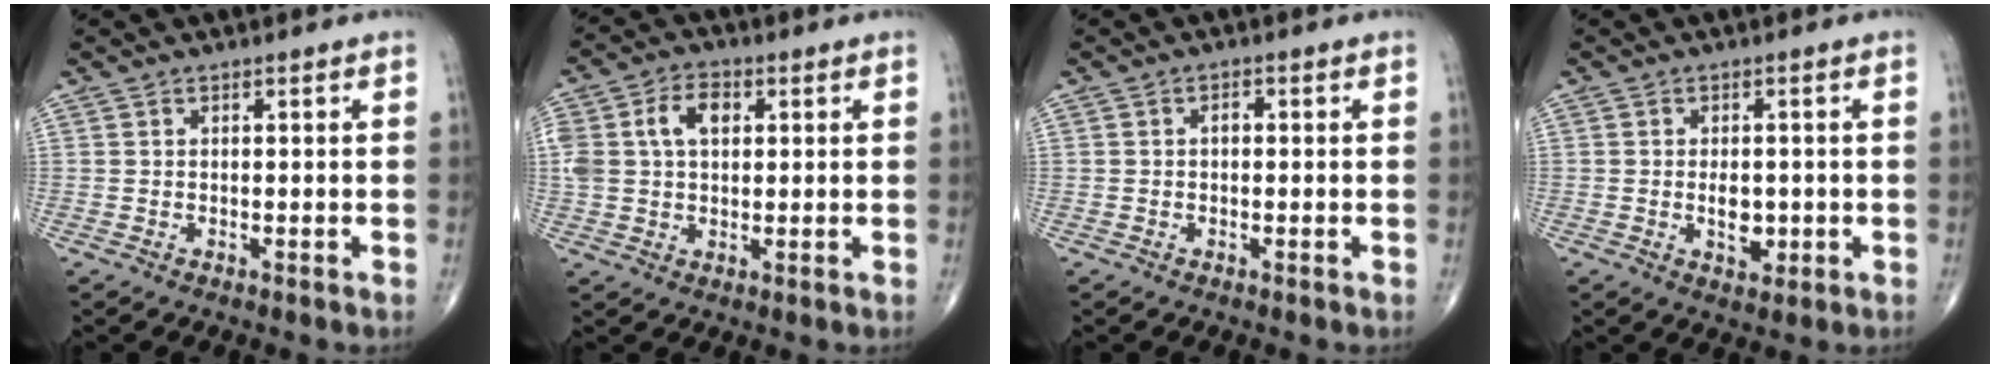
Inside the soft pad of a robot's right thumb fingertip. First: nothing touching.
{"total": 10.0, "force": [2.3, 6.9, 6.9], "torque": [-0.144, 0.017, 0.044]}
{"total": 1.2, "force": [-0.1, 0.8, 0.9], "torque": [-0.008, 0.004, -0.005]}
{"total": 4.1, "force": [-0.5, 2.4, 3.3], "torque": [-0.041, -0.001, -0.004]}